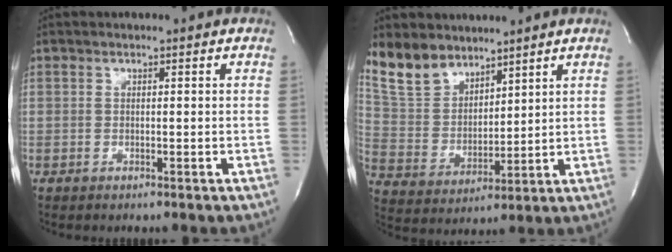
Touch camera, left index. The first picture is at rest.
{"total": 10.7, "force": [8.8, 5.3, 2.9], "torque": [-0.071, 0.013, 0.189]}